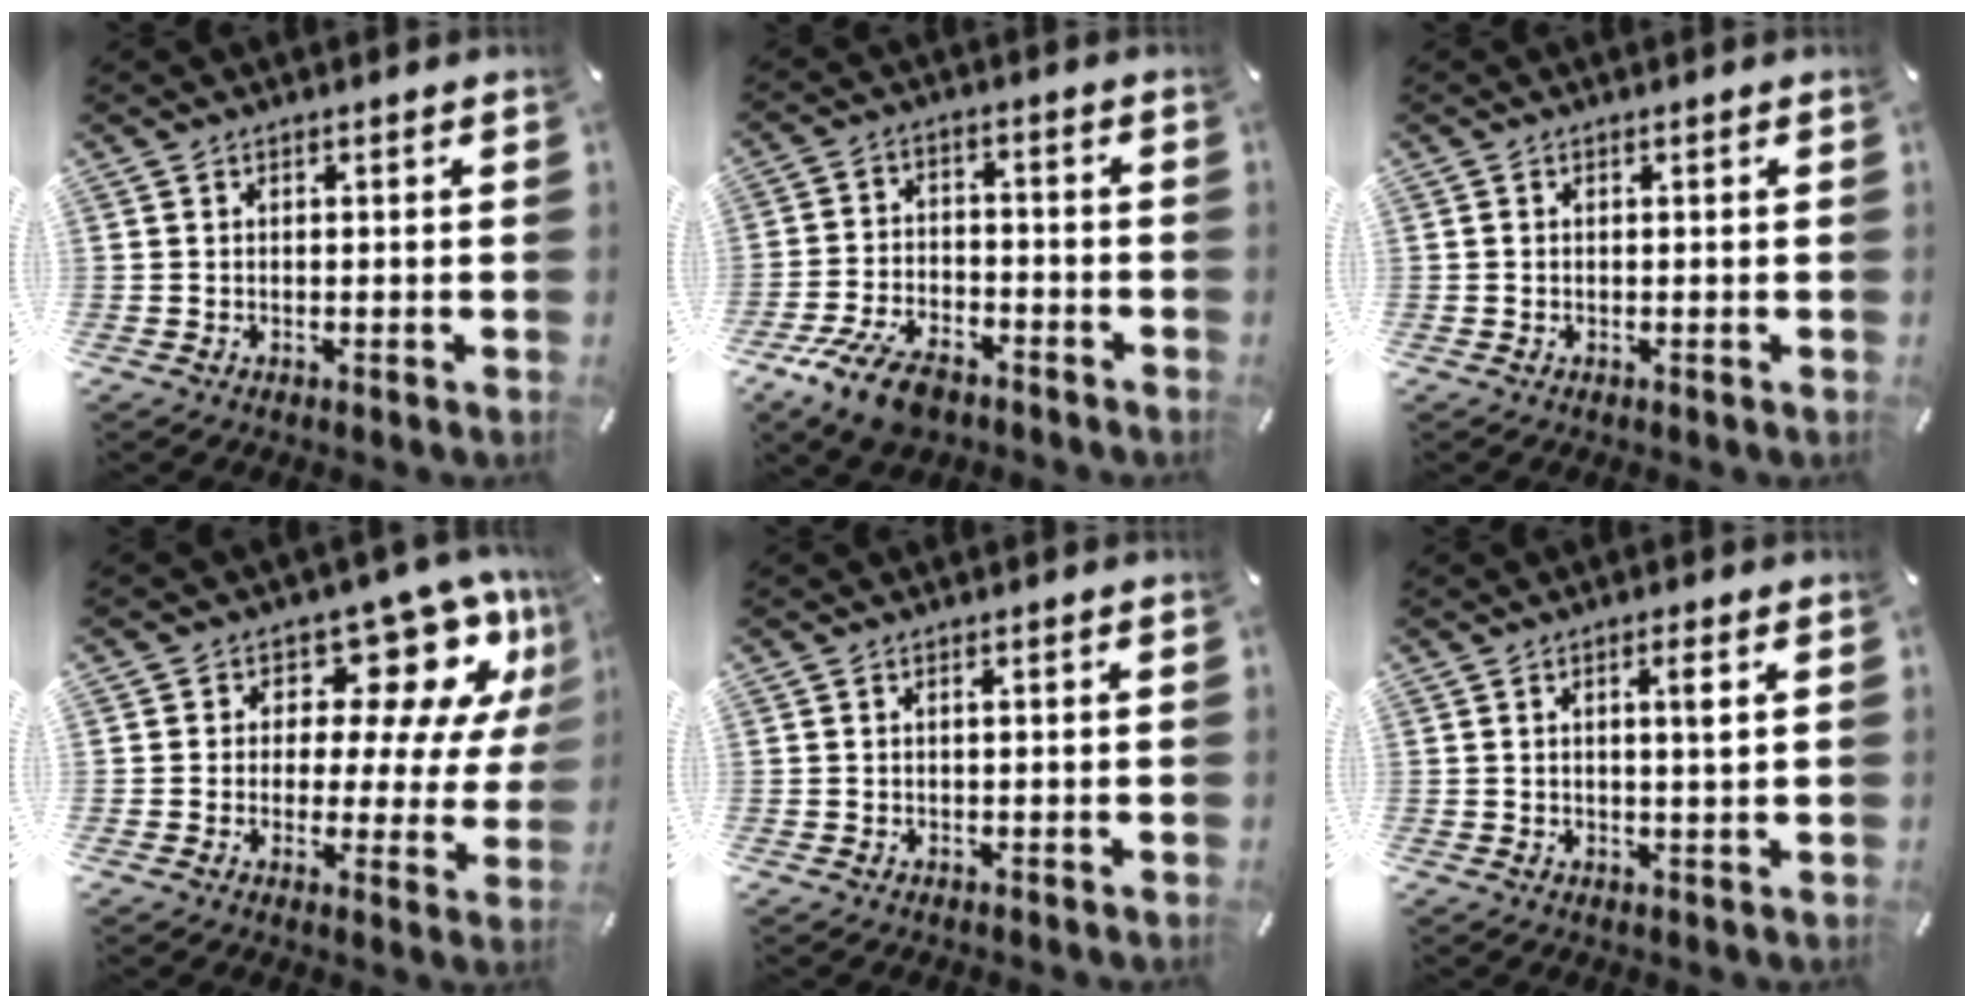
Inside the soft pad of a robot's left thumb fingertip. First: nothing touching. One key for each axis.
{"total": 10.7, "fx": -7.0, "fy": 5.4, "fz": 5.9, "tx": -0.123, "ty": 0.035, "tz": -0.131}
{"total": 0.0}
{"total": 14.4, "fx": 8.4, "fy": 7.5, "fz": 9.0, "tx": -0.120, "ty": -0.064, "tz": 0.143}
{"total": 0.6, "fx": 0.1, "fy": 0.0, "fz": 0.6, "tx": -0.010, "ty": -0.001, "tz": 0.000}
{"total": 3.1, "fx": 1.0, "fy": 0.3, "fz": 2.9, "tx": -0.052, "ty": -0.002, "tz": 0.011}